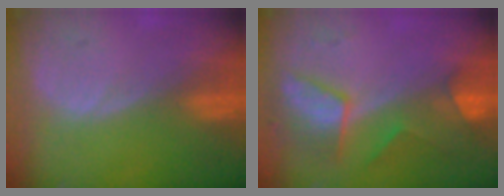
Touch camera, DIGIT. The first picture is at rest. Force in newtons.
{"total": 7.4, "press": 6.7, "slide": 3.3}